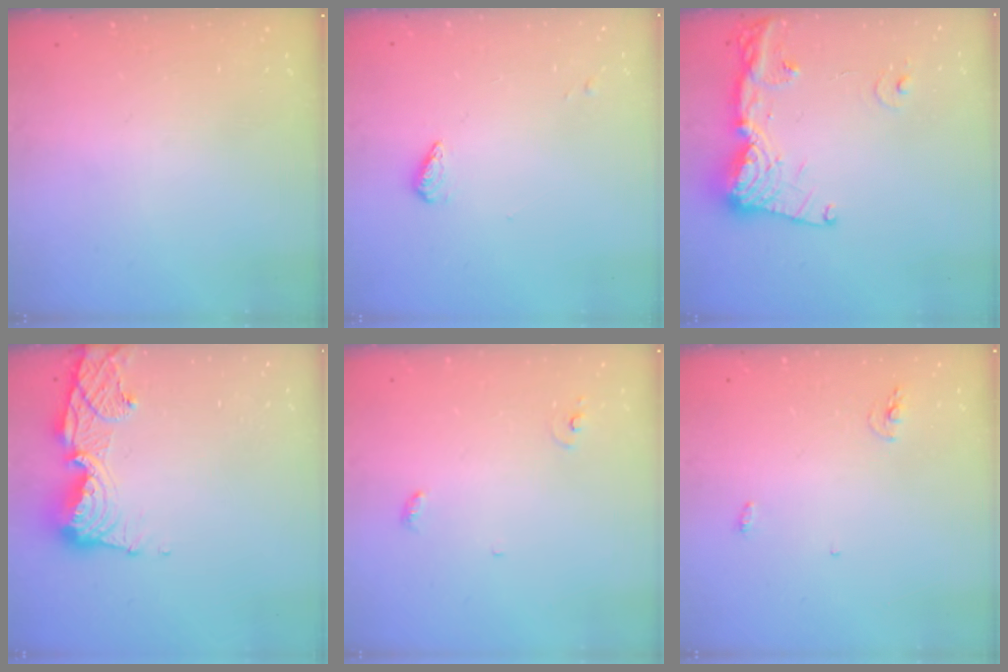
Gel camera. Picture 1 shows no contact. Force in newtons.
{"total": 3.4, "press": 3.4, "slide": 0.5}
{"total": 16.5, "press": 16.4, "slide": 2.1}
{"total": 13.3, "press": 13.2, "slide": 1.6}
{"total": 3.6, "press": 3.6, "slide": 0.2}
{"total": 7.6, "press": 4.3, "slide": 6.2}